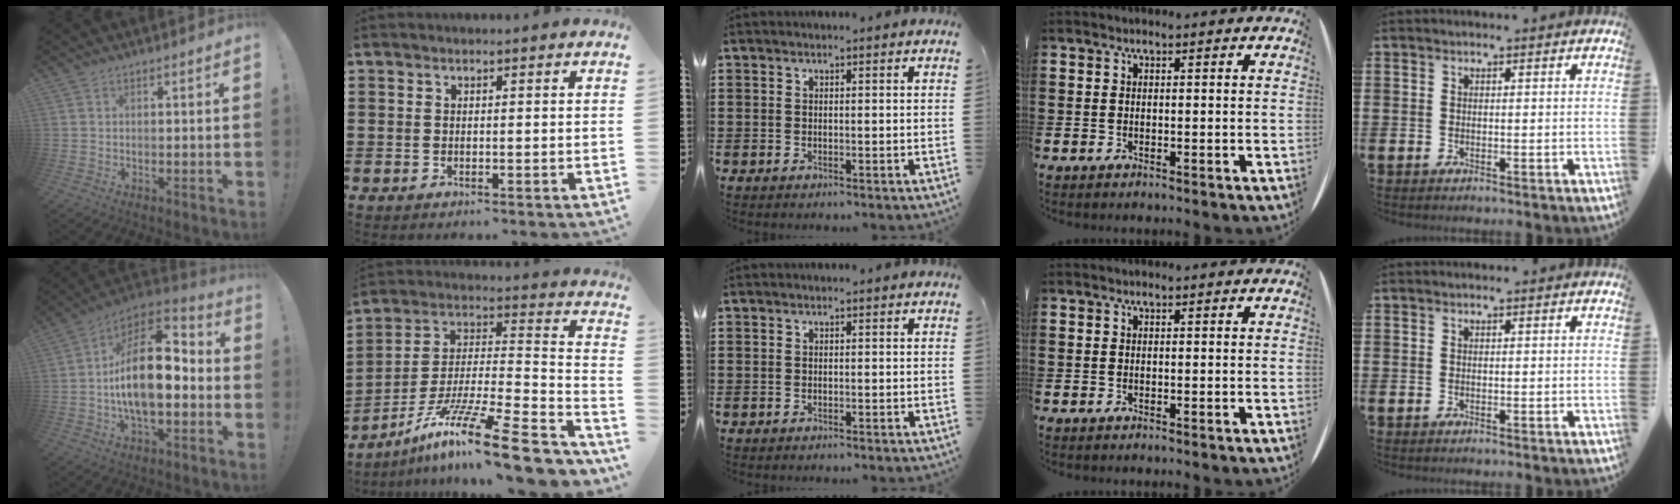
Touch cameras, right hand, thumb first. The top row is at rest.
{"thumb": {"total": 19.2, "force": [-1.3, 9.7, 16.6], "torque": [-0.289, 0.007, -0.024]}, "index": {"total": 16.4, "force": [-11.3, 1.9, 11.8], "torque": [-0.194, 0.017, -0.199]}}